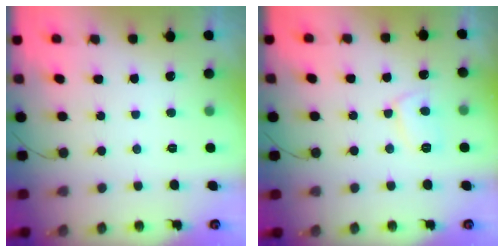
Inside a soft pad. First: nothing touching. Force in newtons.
{"total": 6.8, "press": 6.7, "slide": 0.6}